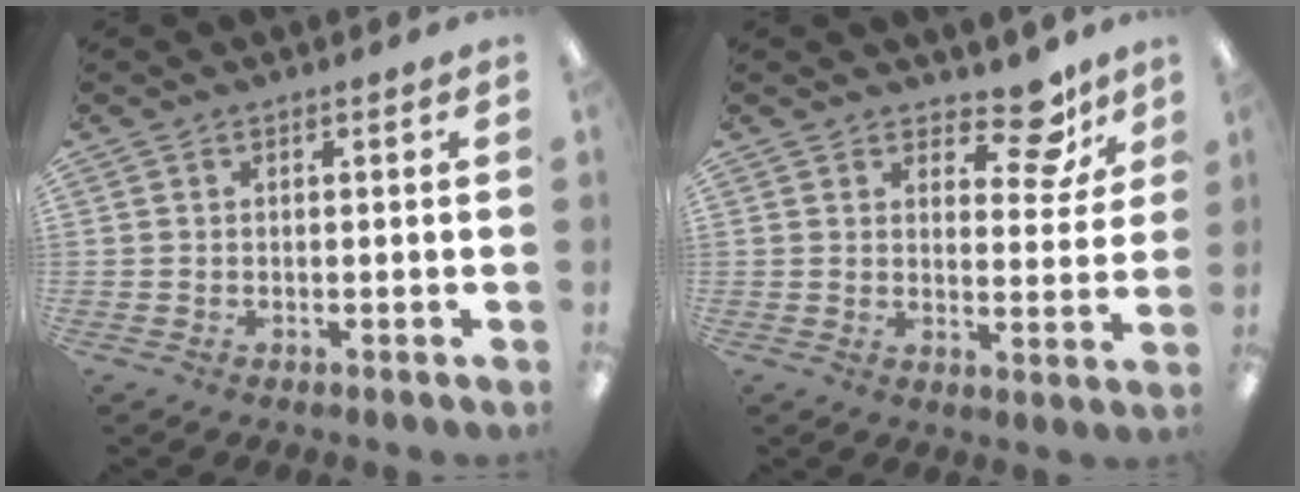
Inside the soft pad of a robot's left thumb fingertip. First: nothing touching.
{"total": 10.0, "force": [7.2, 4.4, 5.3], "torque": [-0.052, -0.047, 0.120]}